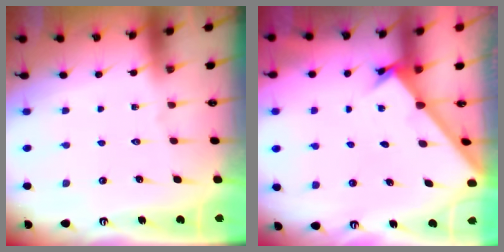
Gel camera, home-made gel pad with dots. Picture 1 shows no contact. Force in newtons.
{"total": 1.8, "press": 1.8, "slide": 0.2}